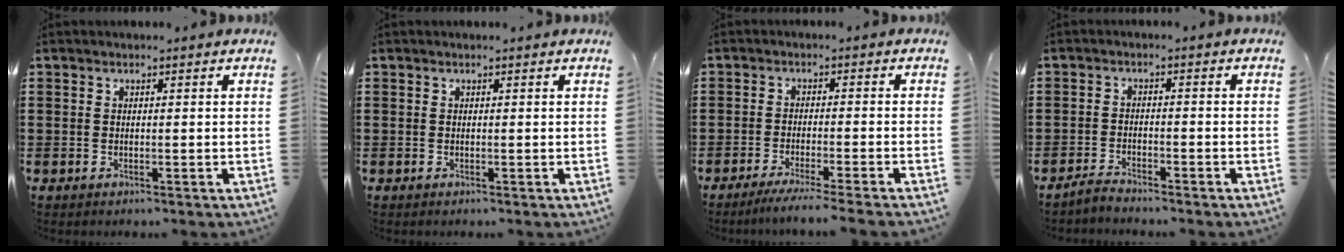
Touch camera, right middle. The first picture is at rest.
{"total": 0.0}
{"total": 3.3, "force": [-2.8, -0.5, 1.7], "torque": [-0.027, -0.005, -0.055]}
{"total": 2.0, "force": [-2.0, 0.1, 0.4], "torque": [-0.019, 0.000, -0.042]}